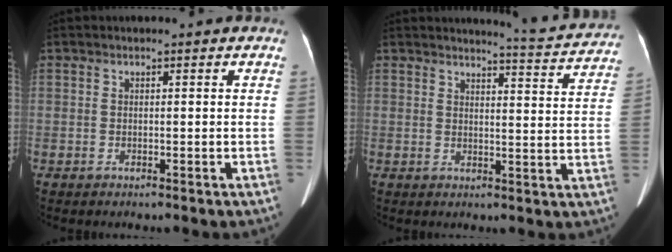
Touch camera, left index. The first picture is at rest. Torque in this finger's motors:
{"motor_torque": [0.81, -0.87, -0.01, 0.01]}